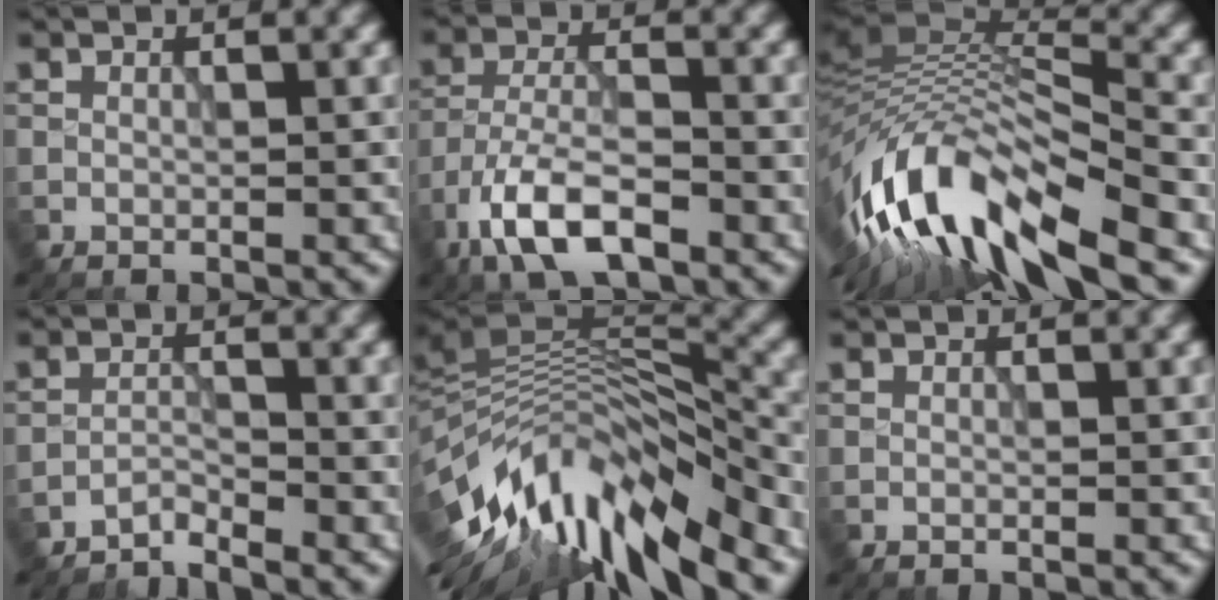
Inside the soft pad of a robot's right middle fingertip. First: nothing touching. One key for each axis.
{"total": 7.7, "fx": -4.7, "fy": 3.2, "fz": 5.2, "tx": -0.101, "ty": 0.000, "tz": -0.098}
{"total": 14.0, "fx": -5.8, "fy": 5.3, "fz": 11.6, "tx": -0.228, "ty": 0.012, "tz": -0.101}
{"total": 1.9, "fx": -1.9, "fy": 0.0, "fz": 0.2, "tx": 0.001, "ty": 0.004, "tz": -0.043}
{"total": 13.4, "fx": -6.8, "fy": 4.6, "fz": 10.5, "tx": -0.189, "ty": 0.017, "tz": -0.116}
{"total": 0.0}